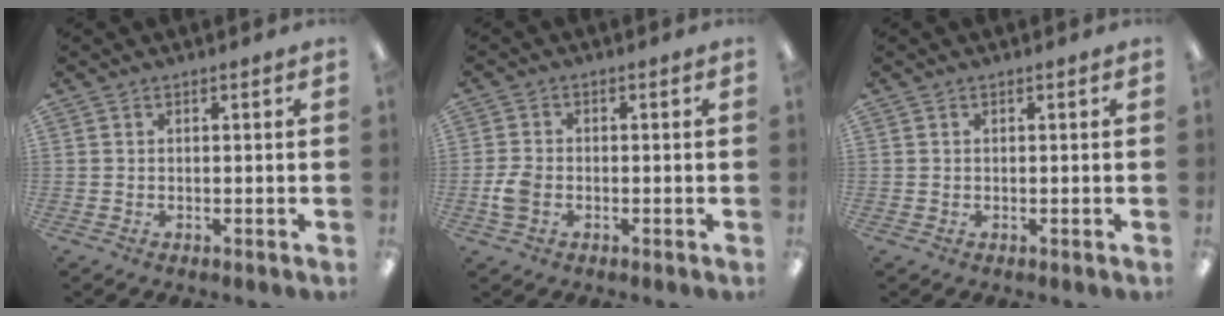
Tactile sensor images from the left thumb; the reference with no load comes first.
{"total": 4.1, "force": [-1.3, 2.9, 2.7], "torque": [-0.058, 0.005, -0.025]}
{"total": 0.0}